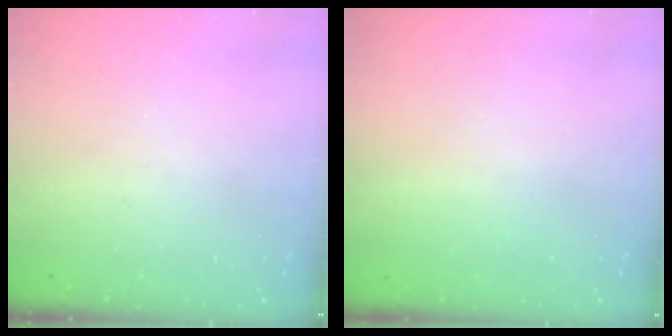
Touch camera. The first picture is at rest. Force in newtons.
{"total": 0.9, "press": 0.9, "slide": 0.1}